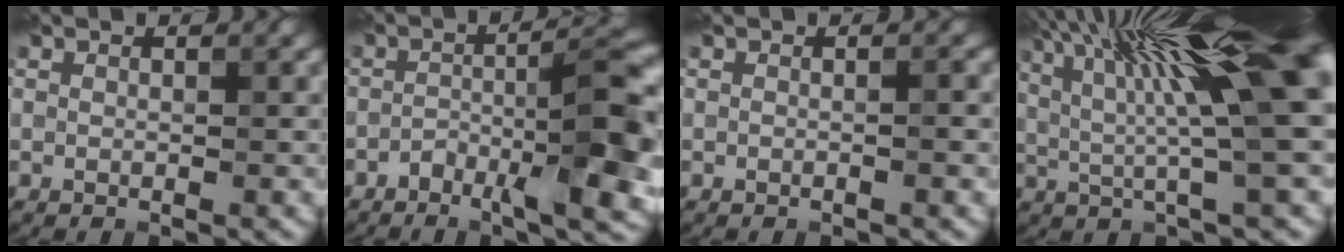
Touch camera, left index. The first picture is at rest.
{"total": 8.1, "force": [-3.3, 2.1, 7.2], "torque": [-0.111, 0.014, -0.058]}
{"total": 1.0, "force": [-0.2, 0.3, 1.0], "torque": [-0.010, -0.003, -0.006]}
{"total": 14.8, "force": [3.9, 2.9, 14.0], "torque": [-0.205, 0.021, 0.066]}